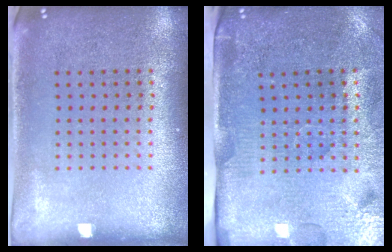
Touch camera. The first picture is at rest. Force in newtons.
{"total": 4.3, "press": 3.7, "slide": 2.2}